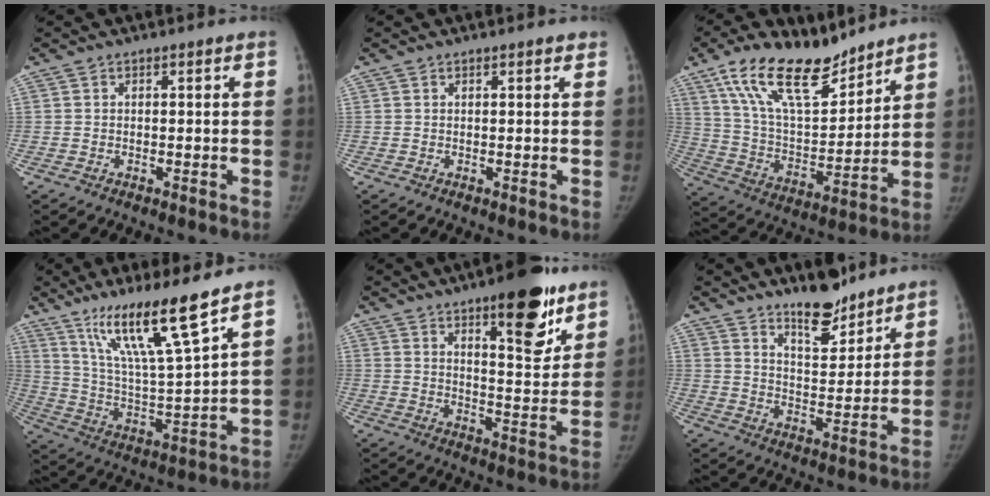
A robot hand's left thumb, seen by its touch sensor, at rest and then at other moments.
{"total": 1.2, "force": [0.9, 0.3, 0.7], "torque": [-0.007, -0.003, 0.012]}
{"total": 19.3, "force": [13.9, 7.7, 11.0], "torque": [-0.162, -0.065, 0.258]}
{"total": 16.6, "force": [11.3, 0.8, 12.1], "torque": [-0.208, -0.067, 0.213]}
{"total": 15.9, "force": [9.7, 5.2, 11.5], "torque": [-0.119, -0.059, 0.142]}
{"total": 10.5, "force": [8.5, 3.5, 5.0], "torque": [-0.057, -0.070, 0.145]}